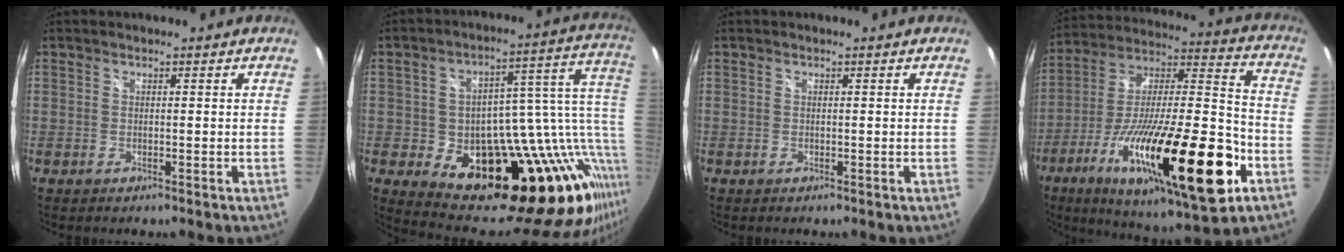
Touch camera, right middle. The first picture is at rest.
{"total": 31.4, "force": [-6.2, 17.7, 25.2], "torque": [-0.369, 0.019, -0.065]}
{"total": 0.0}
{"total": 33.1, "force": [-13.8, 7.8, 29.1], "torque": [-0.485, -0.053, -0.228]}